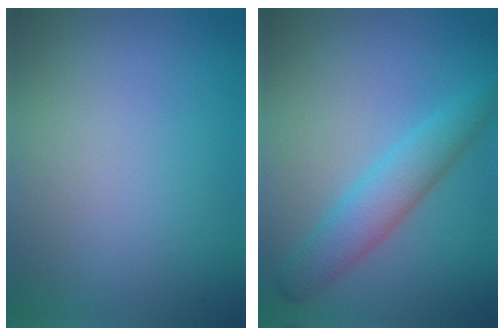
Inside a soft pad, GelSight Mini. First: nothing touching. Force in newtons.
{"total": 3.8, "press": 3.8, "slide": 0.1}